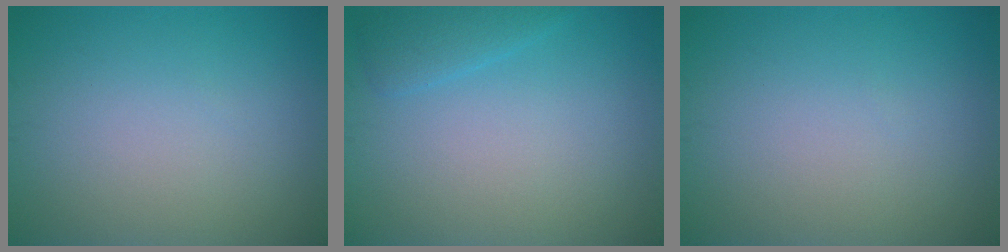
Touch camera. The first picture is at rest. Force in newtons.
{"total": 1.7, "press": 1.7, "slide": 0.2}
{"total": 0.0}